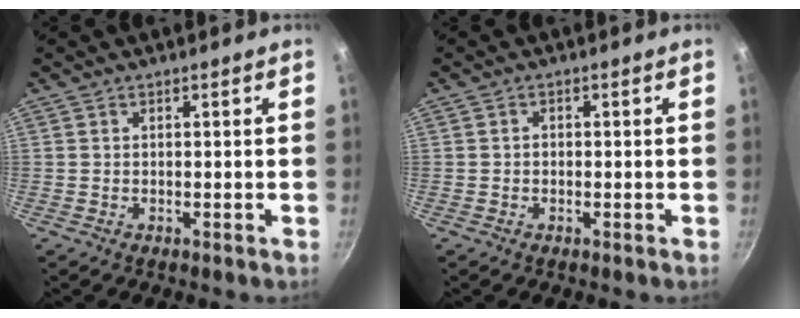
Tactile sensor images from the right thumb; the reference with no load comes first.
{"total": 0.9, "force": [-0.3, 0.7, 0.4], "torque": [-0.005, 0.003, -0.007]}